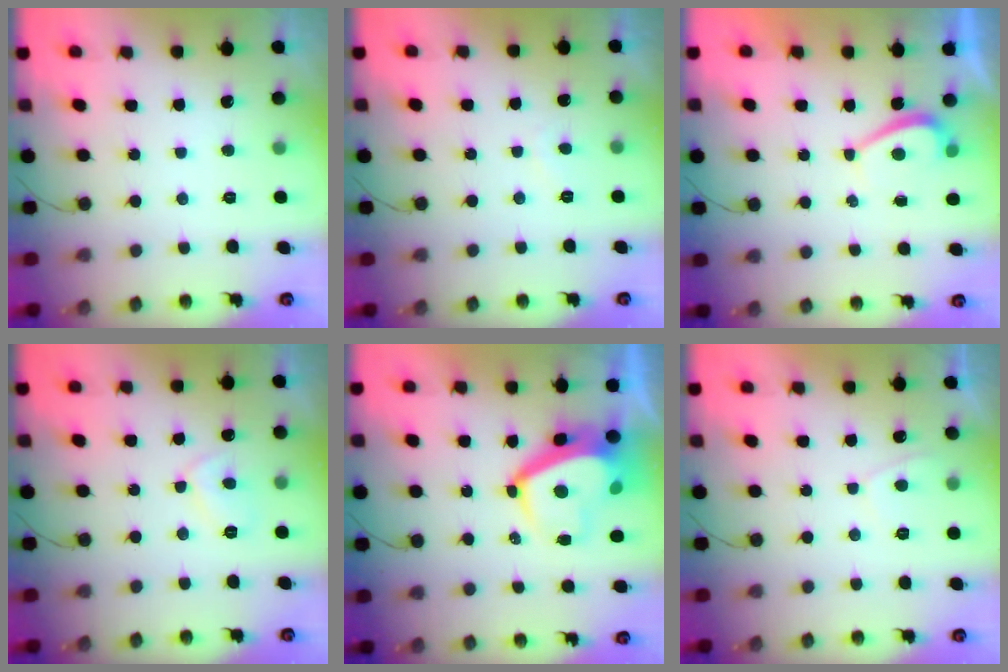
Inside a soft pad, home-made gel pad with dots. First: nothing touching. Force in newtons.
{"total": 1.3, "press": 1.1, "slide": 0.5}
{"total": 1.8, "press": 1.7, "slide": 0.6}
{"total": 5.5, "press": 5.5, "slide": 0.3}
{"total": 7.6, "press": 7.5, "slide": 0.9}
{"total": 1.6, "press": 1.5, "slide": 0.6}